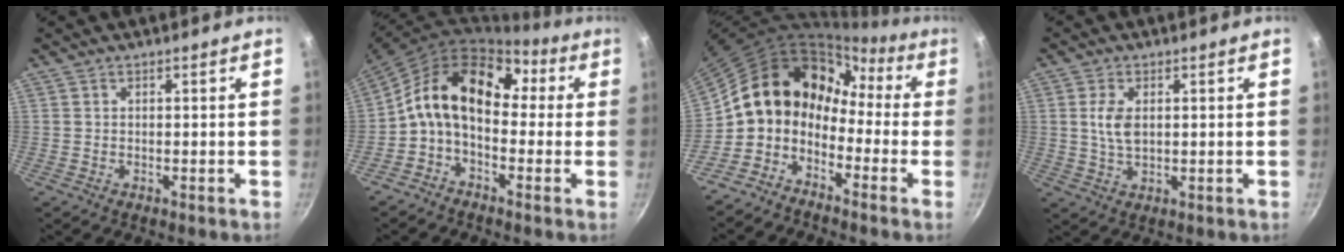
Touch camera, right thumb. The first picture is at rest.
{"total": 15.9, "force": [1.1, 10.7, 11.7], "torque": [-0.188, 0.050, -0.009]}
{"total": 12.7, "force": [-2.9, 10.0, 7.3], "torque": [-0.105, 0.071, -0.085]}
{"total": 4.9, "force": [0.9, 2.8, 4.0], "torque": [-0.076, -0.003, 0.018]}